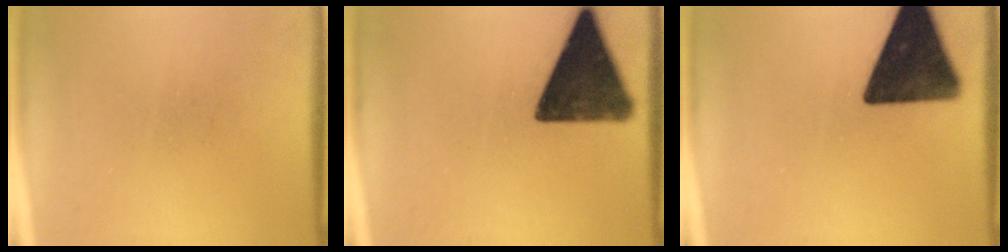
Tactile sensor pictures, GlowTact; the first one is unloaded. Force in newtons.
{"total": 14.6}
{"total": 16.5}